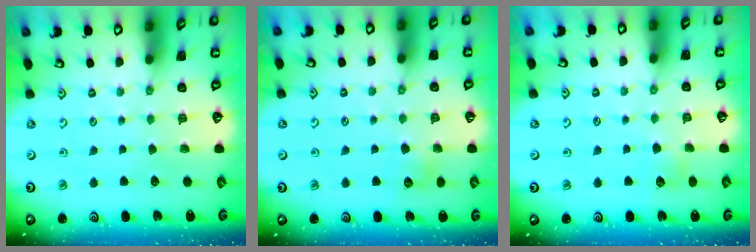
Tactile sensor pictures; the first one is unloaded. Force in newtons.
{"total": 7.0, "press": 7.0, "slide": 0.7}
{"total": 3.7, "press": 3.7, "slide": 0.4}